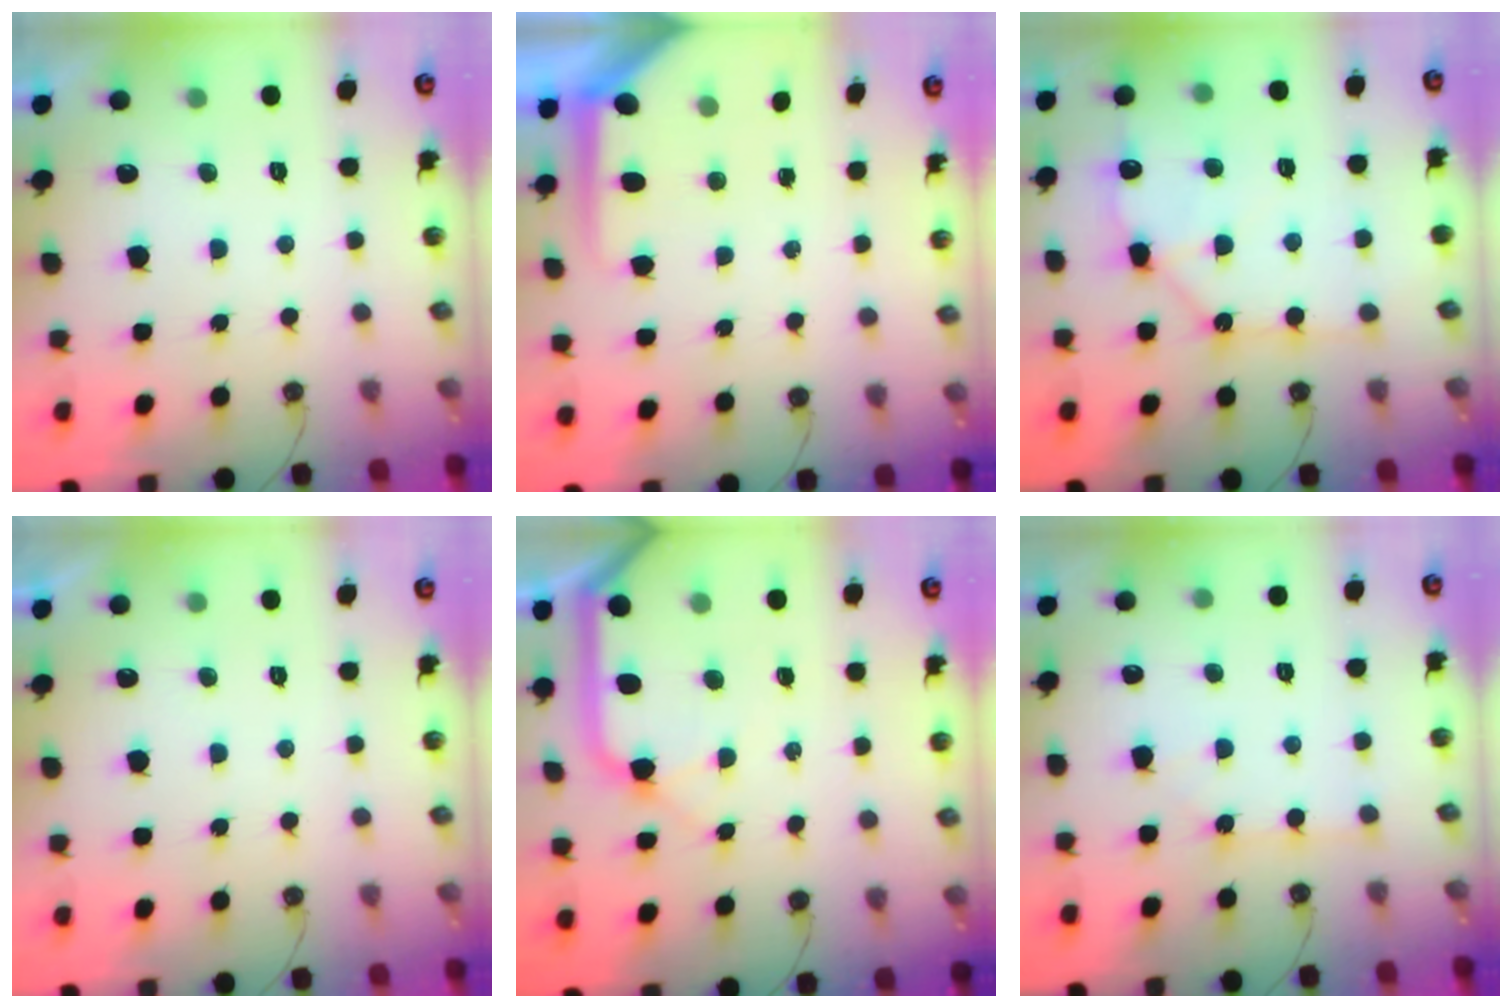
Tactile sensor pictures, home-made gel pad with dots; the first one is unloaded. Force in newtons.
{"total": 7.3, "press": 7.2, "slide": 0.8}
{"total": 11.2, "press": 11.1, "slide": 1.4}
{"total": 0.0}
{"total": 14.2, "press": 14.0, "slide": 2.4}
{"total": 1.5, "press": 1.5, "slide": 0.3}